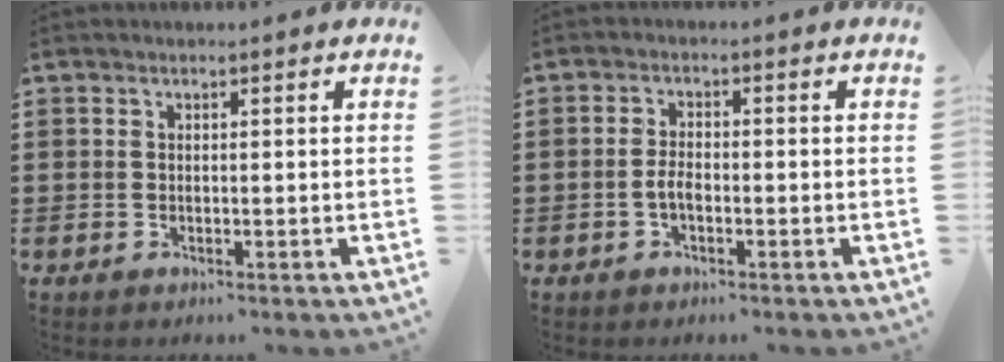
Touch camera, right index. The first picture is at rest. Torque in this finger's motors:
{"motor_torque": [1.18, 0.09, 0.50, 0.13]}